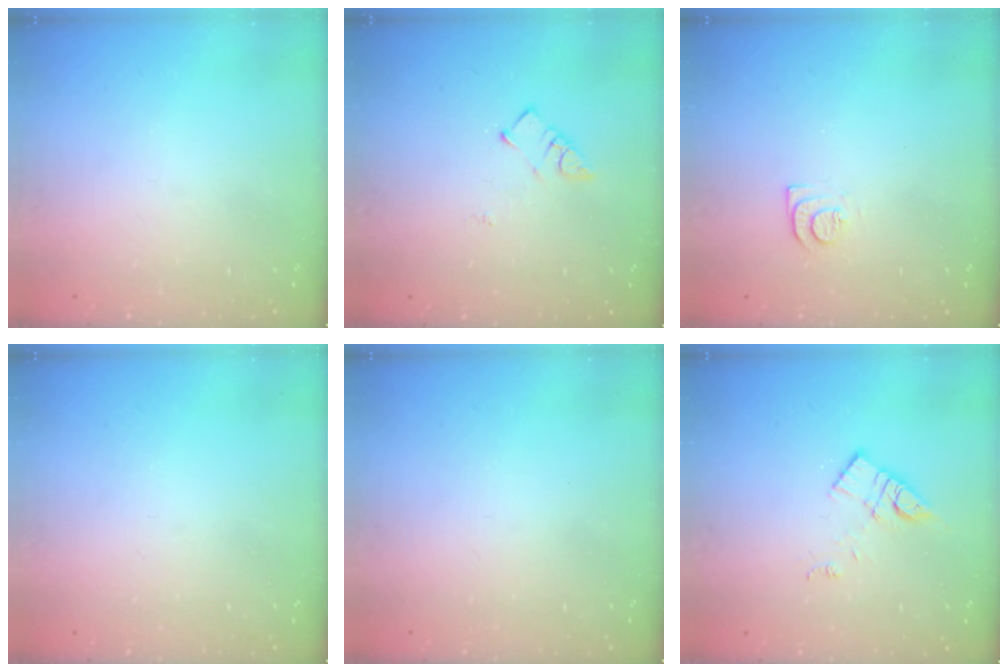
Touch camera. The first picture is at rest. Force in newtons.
{"total": 3.6, "press": 3.5, "slide": 0.4}
{"total": 6.7, "press": 6.6, "slide": 0.7}
{"total": 0.0}
{"total": 2.1, "press": 2.0, "slide": 0.4}
{"total": 10.4, "press": 10.4, "slide": 0.6}